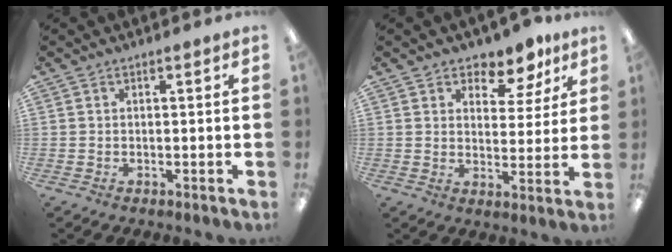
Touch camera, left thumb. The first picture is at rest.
{"total": 7.1, "force": [5.5, 4.0, 2.1], "torque": [-0.030, -0.038, 0.095]}